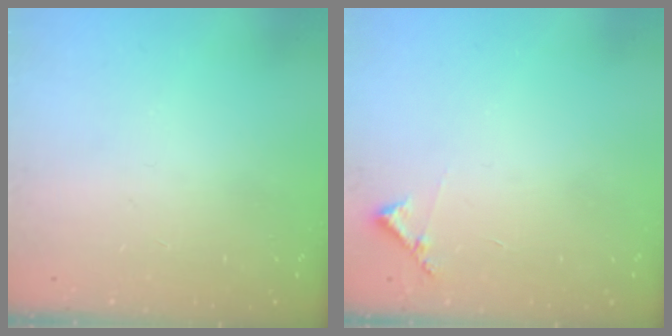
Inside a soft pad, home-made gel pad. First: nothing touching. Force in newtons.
{"total": 6.4, "press": 6.4, "slide": 0.5}